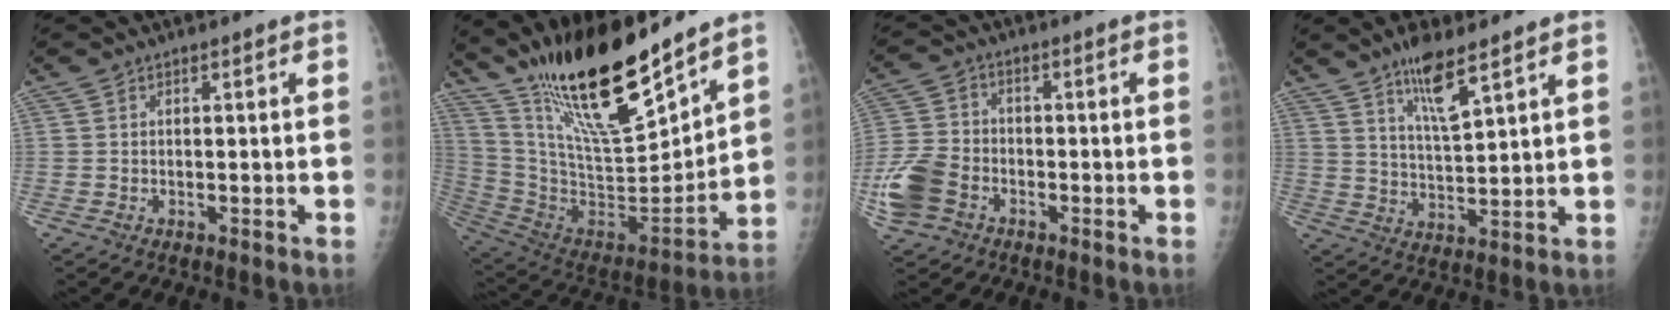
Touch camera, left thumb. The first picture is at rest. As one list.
[{"total": 24.7, "force": [18.5, 5.3, 15.5], "torque": [-0.235, -0.101, 0.333]}, {"total": 9.5, "force": [-4.0, 7.0, 5.1], "torque": [-0.108, 0.016, -0.079]}, {"total": 8.4, "force": [5.5, 1.6, 6.1], "torque": [-0.110, -0.035, 0.105]}]